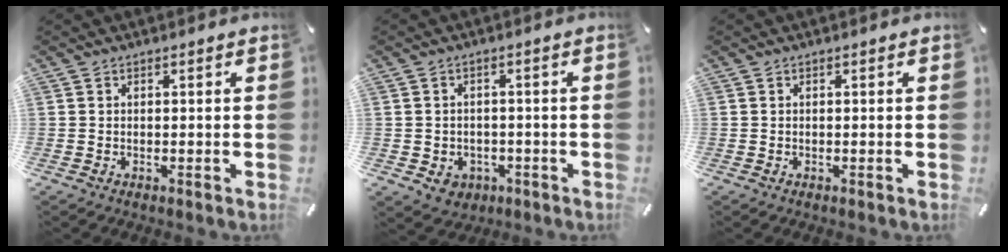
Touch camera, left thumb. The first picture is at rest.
{"total": 4.4, "force": [-1.4, 3.9, 1.5], "torque": [-0.010, 0.006, -0.025]}
{"total": 0.0}